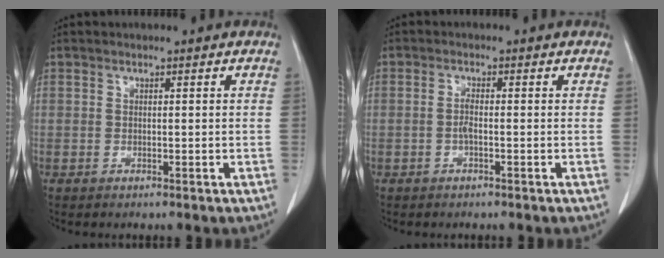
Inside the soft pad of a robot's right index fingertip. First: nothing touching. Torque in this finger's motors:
{"motor_torque": [0.31, -0.30, 0.22, 0.06]}